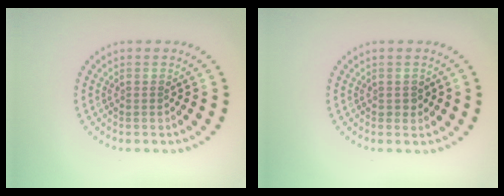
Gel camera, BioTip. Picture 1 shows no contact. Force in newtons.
{"total": 0.9, "press": 0.8, "slide": 0.3}